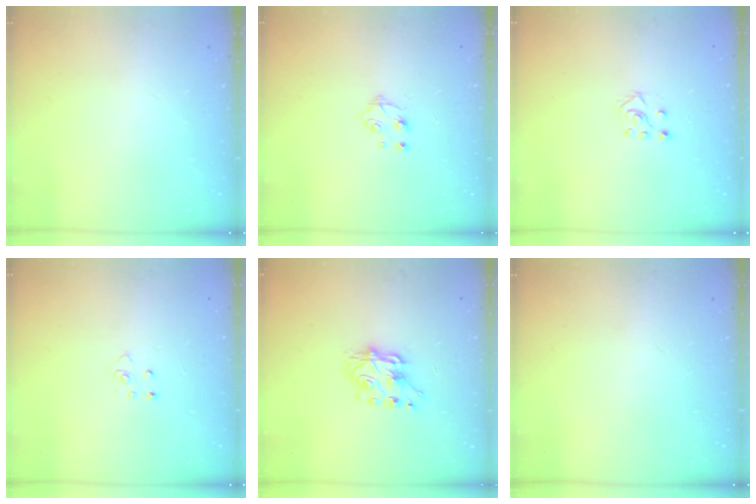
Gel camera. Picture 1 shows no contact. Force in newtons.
{"total": 5.3, "press": 5.3, "slide": 0.3}
{"total": 4.9, "press": 4.8, "slide": 0.8}
{"total": 4.2, "press": 4.2, "slide": 0.3}
{"total": 7.0, "press": 7.0, "slide": 0.2}
{"total": 0.0}